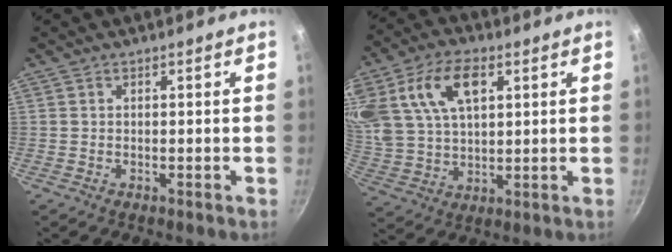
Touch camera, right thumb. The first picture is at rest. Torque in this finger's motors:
{"motor_torque": [1.65, 3.35, 0.91, -0.40, 0.24]}